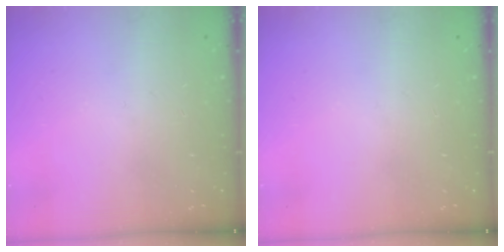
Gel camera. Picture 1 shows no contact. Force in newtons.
{"total": 0.0}